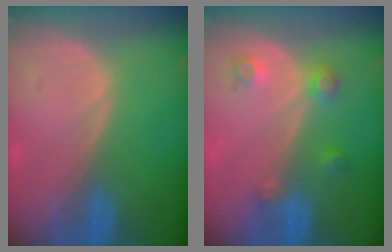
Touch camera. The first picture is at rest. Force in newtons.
{"total": 3.5, "press": 3.1, "slide": 1.6}